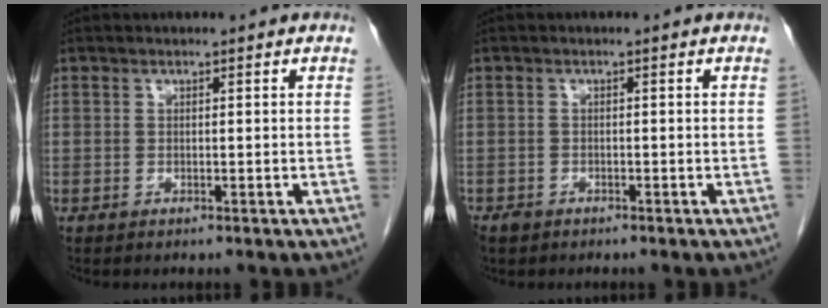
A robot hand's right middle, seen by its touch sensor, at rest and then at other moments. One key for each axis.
{"total": 1.2, "fx": -0.9, "fy": 0.8, "fz": 0.2, "tx": -0.009, "ty": 0.001, "tz": -0.015}